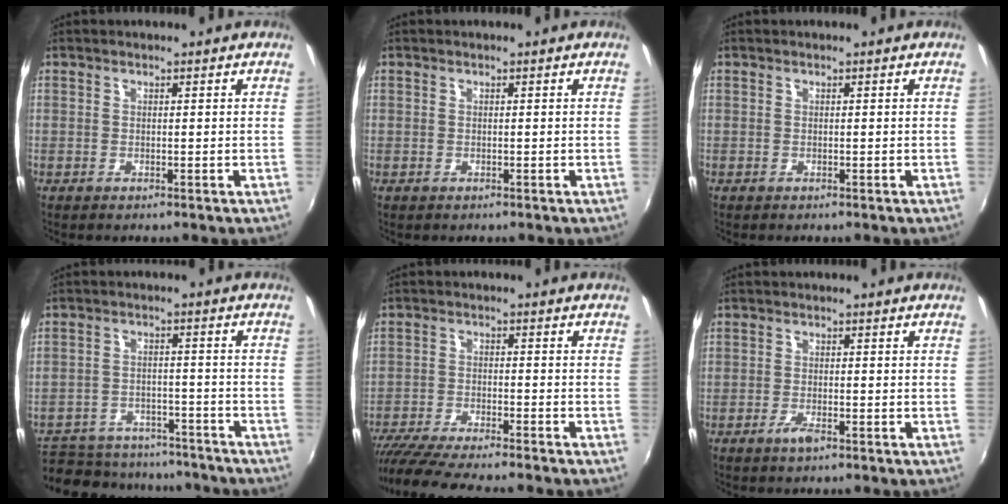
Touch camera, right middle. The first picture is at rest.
{"total": 0.0}
{"total": 0.0}
{"total": 21.9, "force": [-17.7, 9.6, 8.7], "torque": [-0.203, 0.006, -0.229]}
{"total": 13.4, "force": [-11.8, 0.5, 6.4], "torque": [-0.138, -0.032, -0.192]}
{"total": 2.4, "force": [-1.6, 0.6, 1.6], "torque": [-0.039, -0.004, -0.033]}